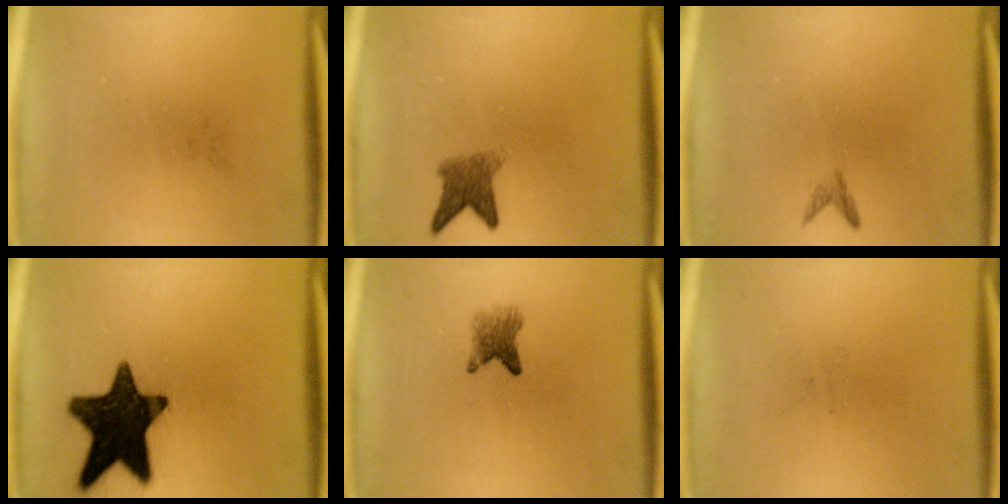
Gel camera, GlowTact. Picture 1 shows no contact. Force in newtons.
{"total": 3.5}
{"total": 0.8}
{"total": 17.4}
{"total": 2.9}
{"total": 0.0}